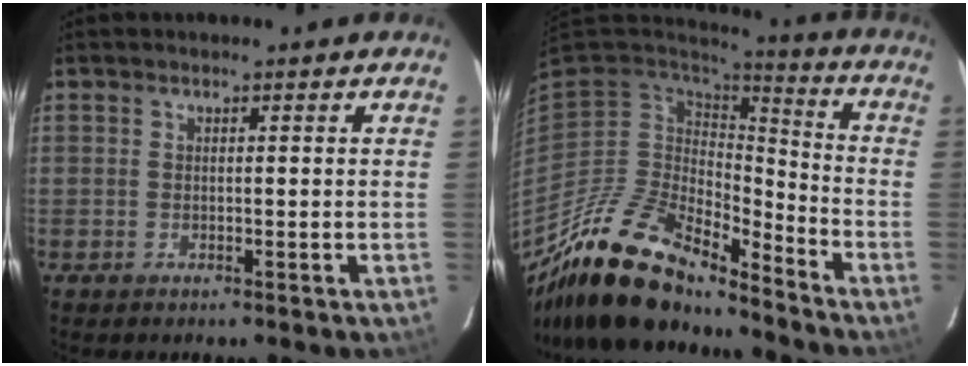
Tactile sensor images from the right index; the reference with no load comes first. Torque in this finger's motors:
{"motor_torque": [-0.14, -0.93, 0.18, 0.01]}